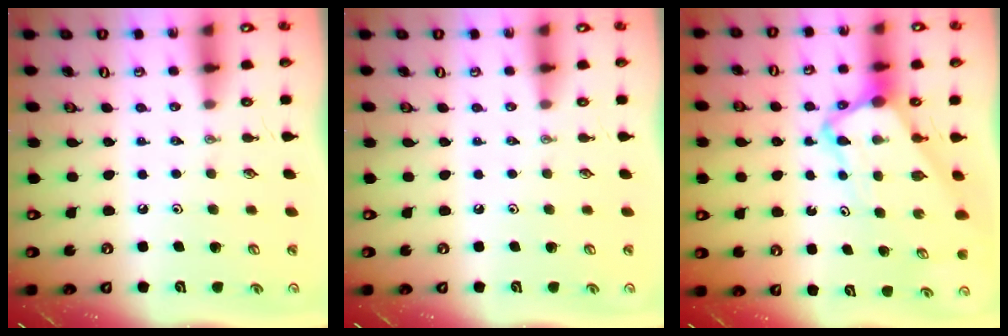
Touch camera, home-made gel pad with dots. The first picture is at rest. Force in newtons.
{"total": 0.0}
{"total": 6.2, "press": 6.2, "slide": 0.5}